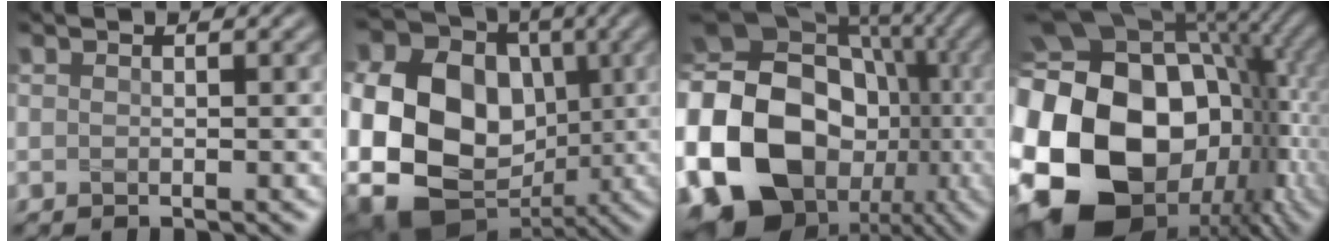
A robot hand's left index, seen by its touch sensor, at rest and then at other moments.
{"total": 22.8, "force": [-1.4, 19.6, 11.5], "torque": [-0.242, 0.019, -0.077]}
{"total": 23.0, "force": [-5.1, 18.7, 12.5], "torque": [-0.255, -0.021, -0.115]}
{"total": 21.0, "force": [-2.7, 16.1, 13.2], "torque": [-0.302, -0.007, -0.039]}